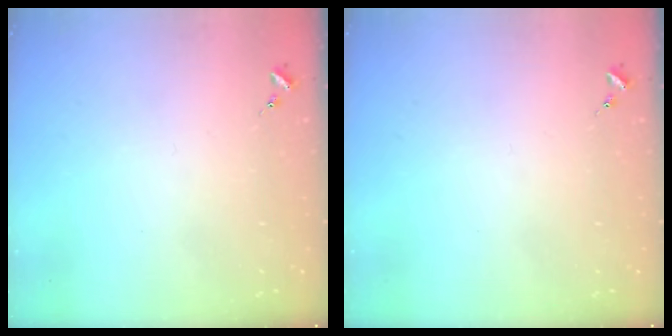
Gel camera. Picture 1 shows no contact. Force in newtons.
{"total": 0.0}